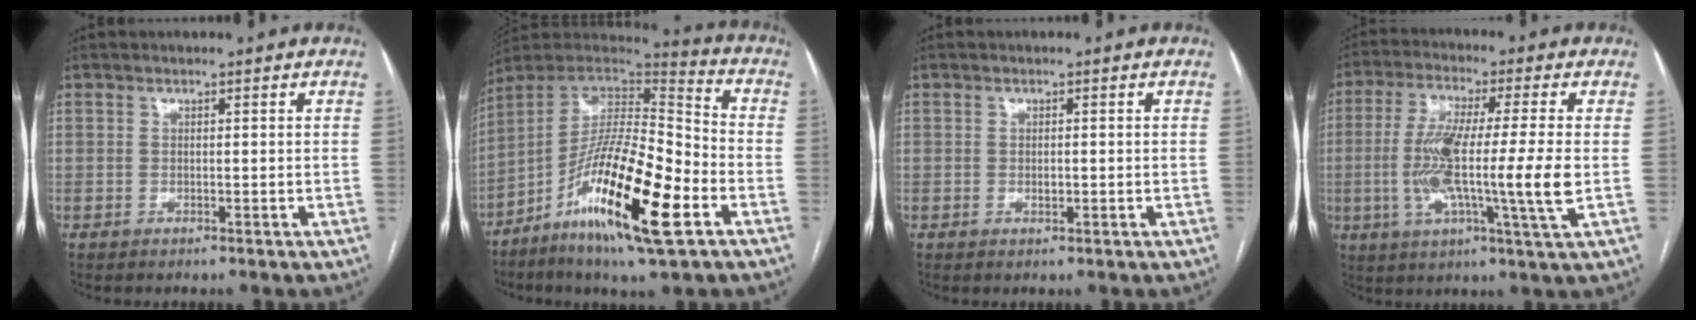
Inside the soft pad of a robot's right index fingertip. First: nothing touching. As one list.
[{"total": 20.7, "force": [-8.6, 2.7, 18.6], "torque": [-0.337, -0.026, -0.152]}, {"total": 1.0, "force": [-0.1, 0.4, 0.9], "torque": [-0.018, -0.001, -0.001]}, {"total": 14.3, "force": [-1.4, -0.1, 14.2], "torque": [-0.272, -0.013, -0.036]}]